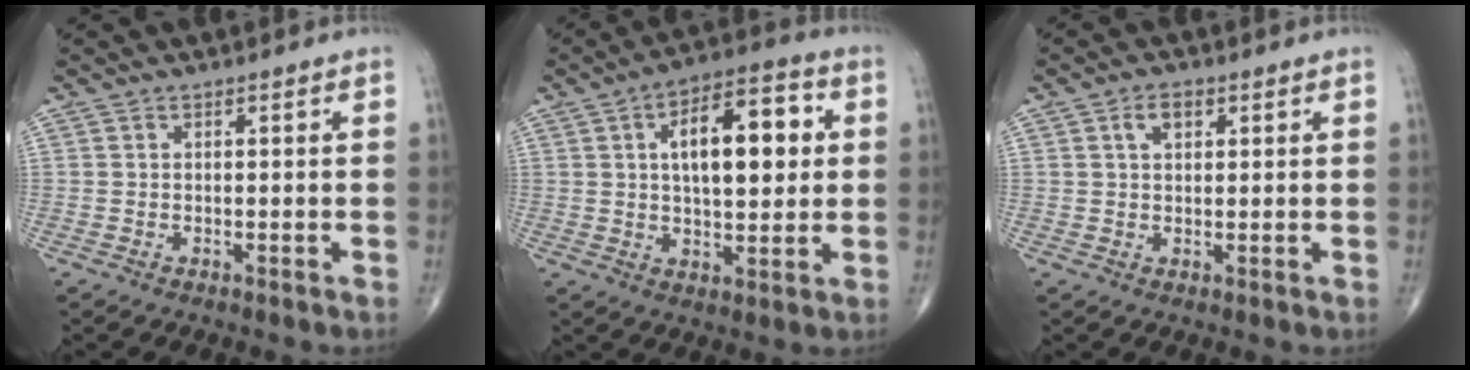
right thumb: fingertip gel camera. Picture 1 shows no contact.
{"total": 14.9, "force": [3.0, 6.8, 12.9], "torque": [-0.174, 0.011, 0.042]}
{"total": 3.3, "force": [1.3, 2.0, 2.3], "torque": [-0.034, 0.002, 0.022]}